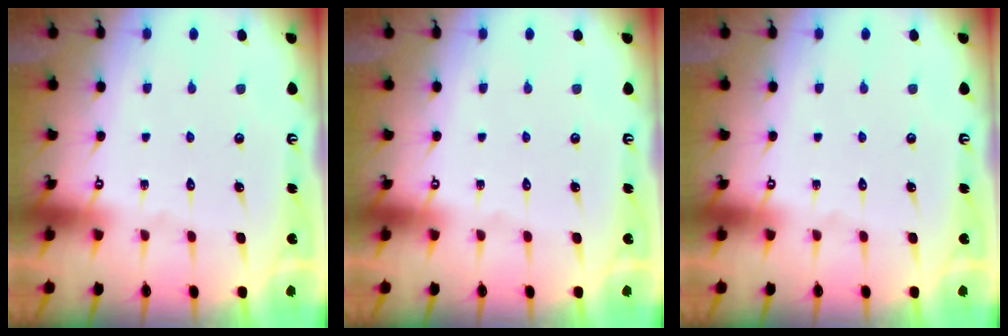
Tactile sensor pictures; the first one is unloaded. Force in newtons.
{"total": 0.0}
{"total": 0.0}